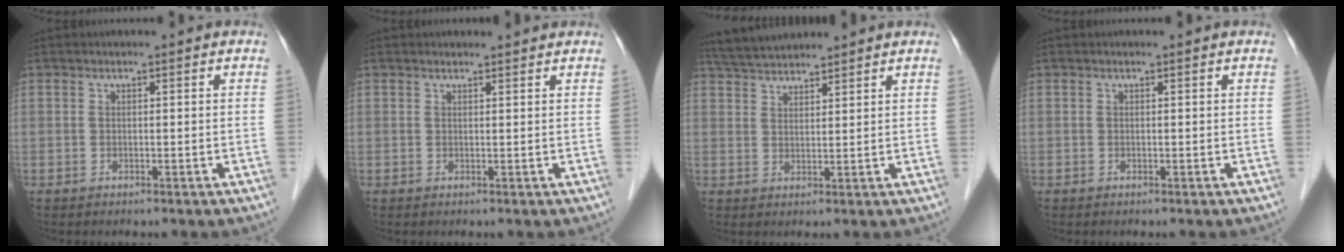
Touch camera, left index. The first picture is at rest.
{"total": 2.2, "force": [2.1, 0.3, 0.5], "torque": [-0.012, 0.008, 0.026]}
{"total": 6.5, "force": [6.2, 0.6, 1.9], "torque": [-0.041, 0.036, 0.116]}
{"total": 0.0}